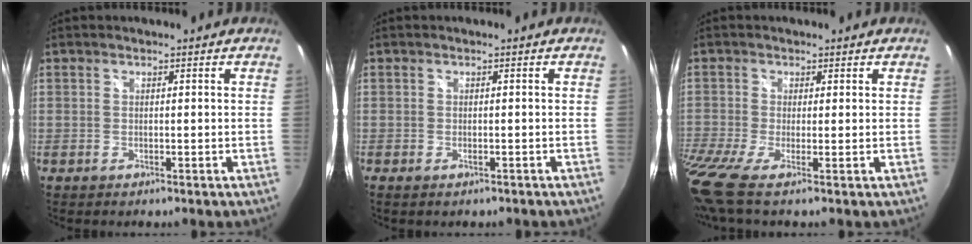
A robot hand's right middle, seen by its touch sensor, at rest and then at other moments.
{"total": 1.1, "force": [-0.7, 0.5, 0.7], "torque": [-0.011, -0.002, -0.010]}
{"total": 6.3, "force": [-3.1, -0.4, 5.5], "torque": [-0.119, -0.035, -0.070]}